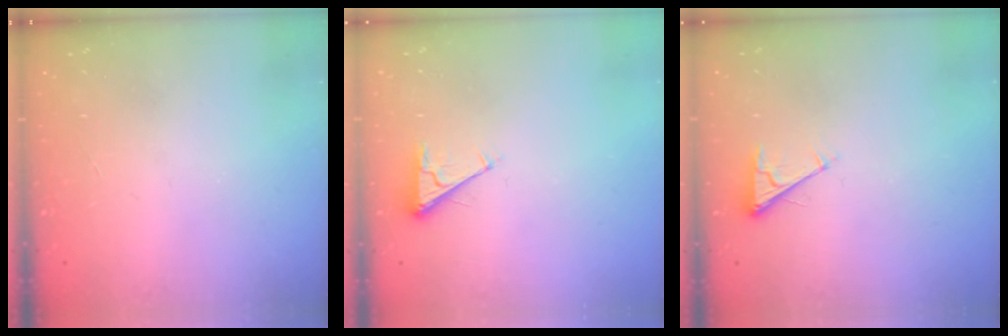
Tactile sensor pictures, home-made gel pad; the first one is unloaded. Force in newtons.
{"total": 2.8, "press": 2.8, "slide": 0.4}
{"total": 3.9, "press": 3.9, "slide": 0.6}